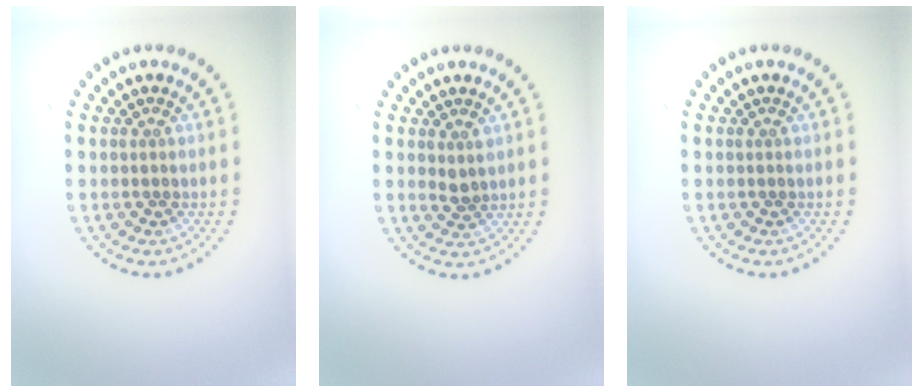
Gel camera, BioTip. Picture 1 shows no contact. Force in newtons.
{"total": 1.0, "press": 0.9, "slide": 0.4}
{"total": 0.0}